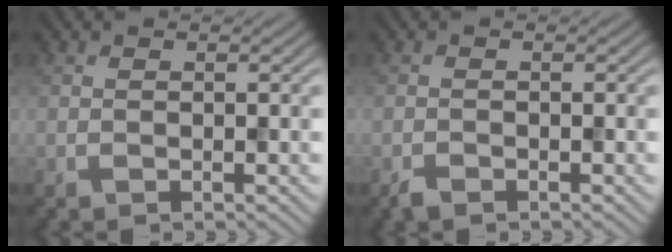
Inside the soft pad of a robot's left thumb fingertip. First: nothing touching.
{"total": 1.1, "force": [-0.9, 0.4, 0.5], "torque": [-0.011, -0.002, -0.019]}